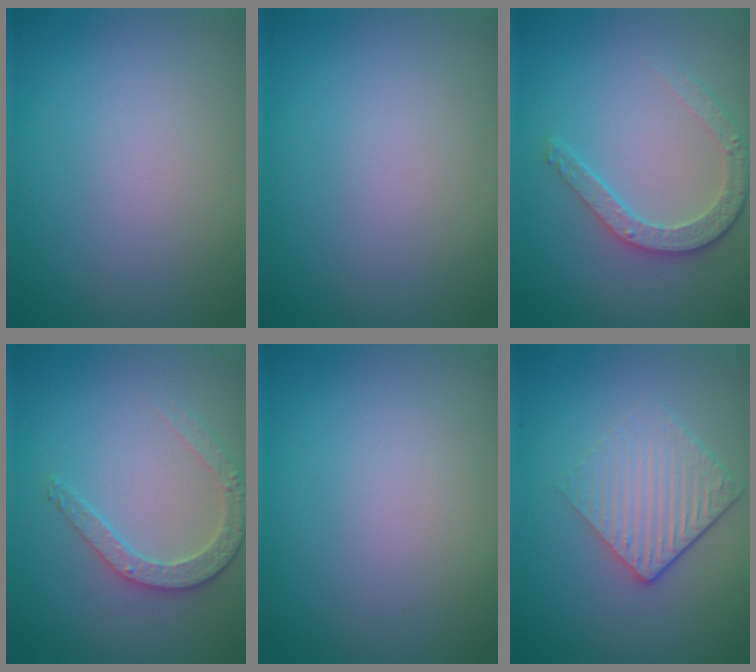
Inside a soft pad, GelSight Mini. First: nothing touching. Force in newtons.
{"total": 0.0}
{"total": 3.6, "press": 3.0, "slide": 2.1}
{"total": 2.7, "press": 2.6, "slide": 0.7}
{"total": 0.0}
{"total": 4.5, "press": 3.0, "slide": 3.3}